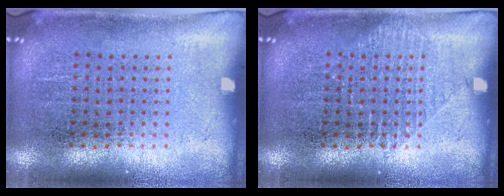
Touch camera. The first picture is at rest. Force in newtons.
{"total": 1.0, "press": 1.0, "slide": 0.2}